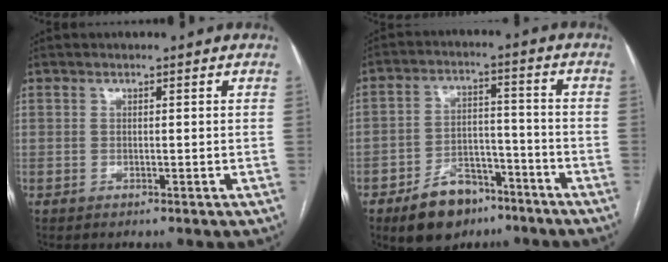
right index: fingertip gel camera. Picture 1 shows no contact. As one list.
[{"total": 9.7, "force": [-6.4, 5.7, 4.6], "torque": [-0.082, 0.014, -0.101]}]